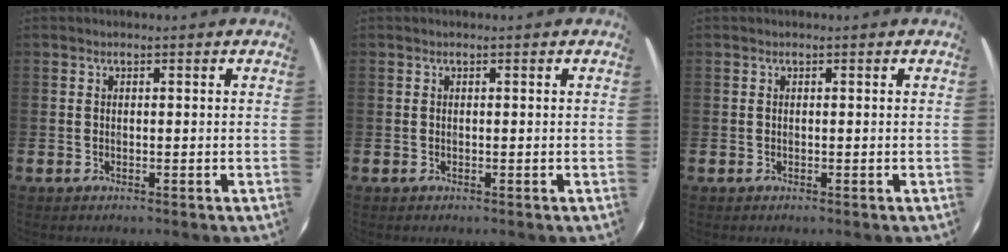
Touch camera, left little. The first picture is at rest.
{"total": 0.0}
{"total": 0.0}